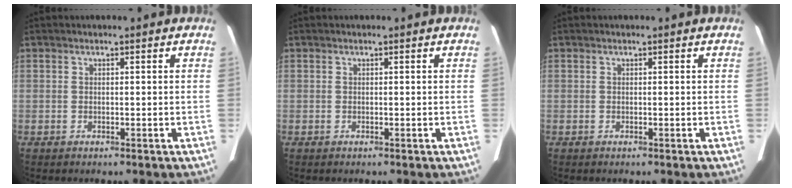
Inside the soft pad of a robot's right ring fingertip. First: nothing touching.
{"total": 0.0}
{"total": 0.0}